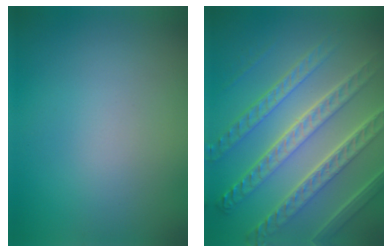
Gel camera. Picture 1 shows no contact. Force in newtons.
{"total": 8.4, "press": 6.1, "slide": 5.7}